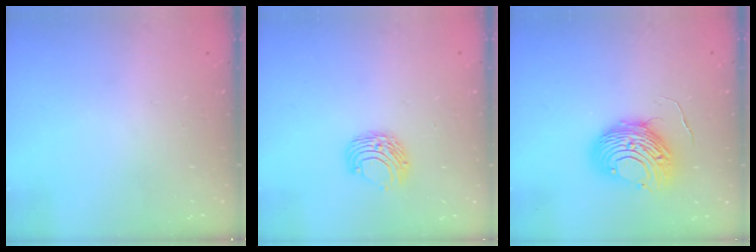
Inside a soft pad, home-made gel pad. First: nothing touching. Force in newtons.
{"total": 7.7, "press": 7.7, "slide": 0.3}
{"total": 11.0, "press": 11.0, "slide": 1.0}